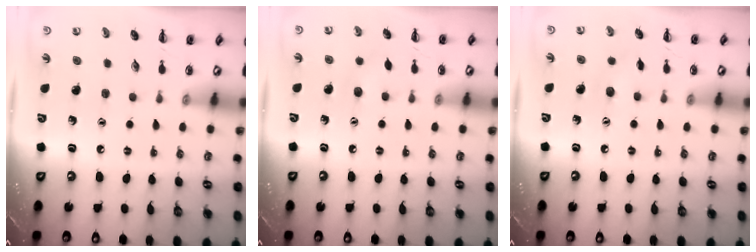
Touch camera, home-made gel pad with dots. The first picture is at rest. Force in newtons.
{"total": 5.0, "press": 4.9, "slide": 1.0}
{"total": 4.4, "press": 4.3, "slide": 1.0}